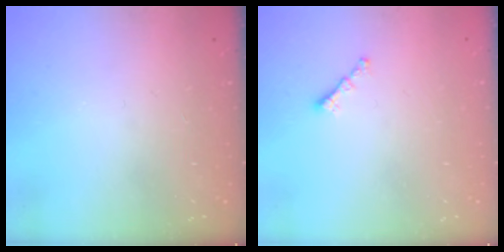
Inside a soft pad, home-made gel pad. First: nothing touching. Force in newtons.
{"total": 0.8, "press": 0.7, "slide": 0.4}